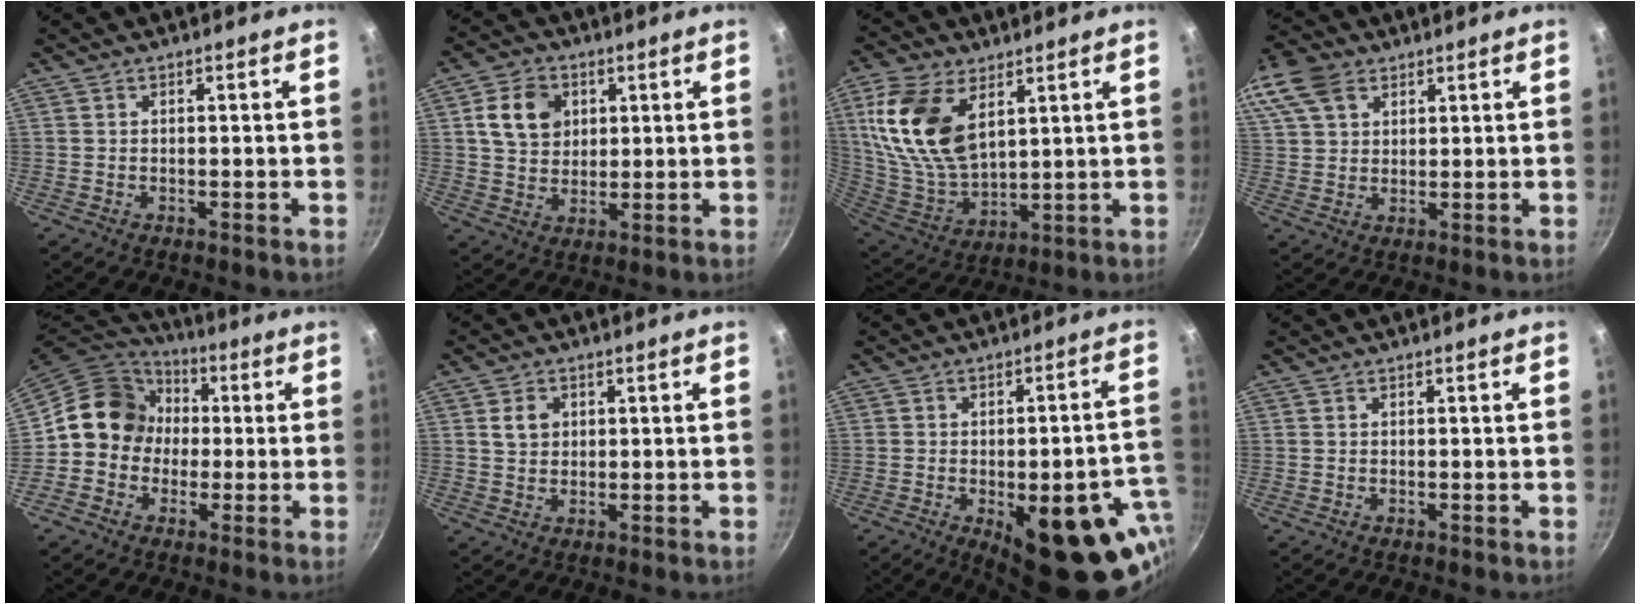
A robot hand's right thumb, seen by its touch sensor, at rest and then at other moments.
{"total": 9.3, "force": [2.8, 7.2, 5.2], "torque": [-0.069, 0.000, 0.046]}
{"total": 17.7, "force": [6.8, 10.1, 12.9], "torque": [-0.250, -0.030, 0.144]}
{"total": 13.5, "force": [6.9, 9.2, 7.1], "torque": [-0.154, 0.017, 0.131]}
{"total": 12.9, "force": [0.5, 11.8, 5.2], "torque": [-0.043, 0.026, -0.012]}
{"total": 3.7, "force": [1.1, 2.9, 2.0], "torque": [-0.023, 0.001, 0.020]}
{"total": 23.6, "force": [-7.8, 9.9, 19.9], "torque": [-0.189, 0.011, -0.089]}
{"total": 0.0}